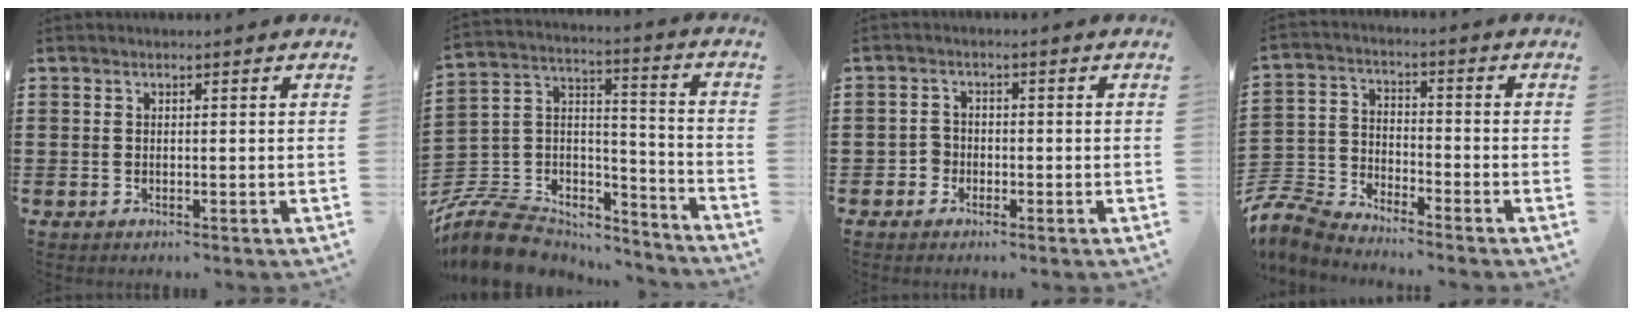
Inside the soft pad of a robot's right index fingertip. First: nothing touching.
{"total": 10.2, "force": [-8.1, 5.4, 3.1], "torque": [-0.094, 0.013, -0.158]}
{"total": 2.2, "force": [-1.1, 1.8, 0.5], "torque": [-0.016, 0.003, -0.025]}
{"total": 6.4, "force": [-6.2, 1.3, 1.1], "torque": [-0.058, -0.004, -0.134]}